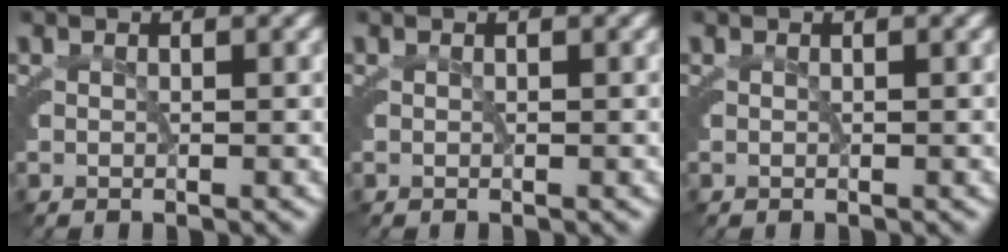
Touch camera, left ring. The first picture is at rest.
{"total": 0.0}
{"total": 0.0}